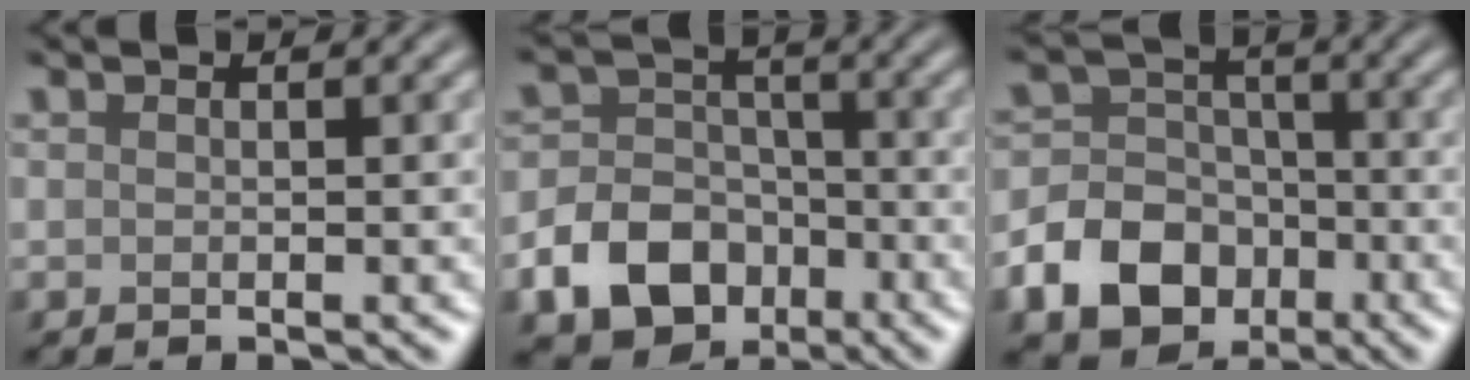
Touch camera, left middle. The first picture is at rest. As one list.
[{"total": 9.1, "force": [-4.5, 7.0, 3.6], "torque": [-0.047, -0.019, -0.100]}, {"total": 8.7, "force": [-3.9, 6.9, 3.7], "torque": [-0.052, -0.009, -0.098]}]